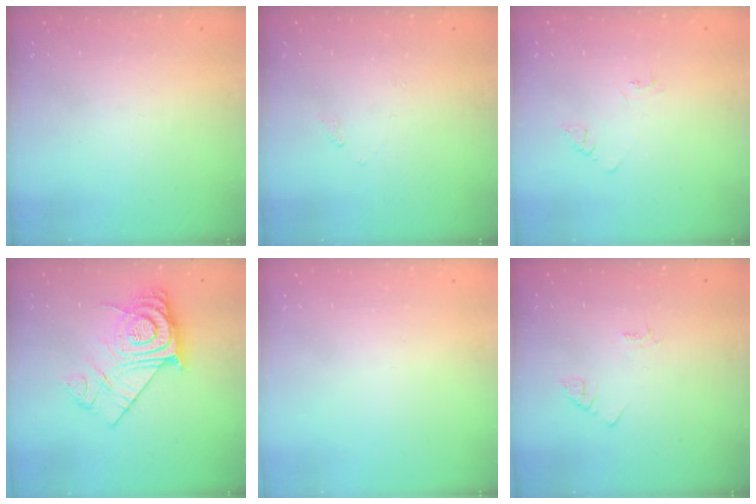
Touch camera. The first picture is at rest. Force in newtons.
{"total": 3.0, "press": 3.0, "slide": 0.4}
{"total": 3.0, "press": 3.0, "slide": 0.4}
{"total": 14.6, "press": 14.5, "slide": 0.9}
{"total": 1.7, "press": 1.7, "slide": 0.1}
{"total": 1.9, "press": 1.9, "slide": 0.3}